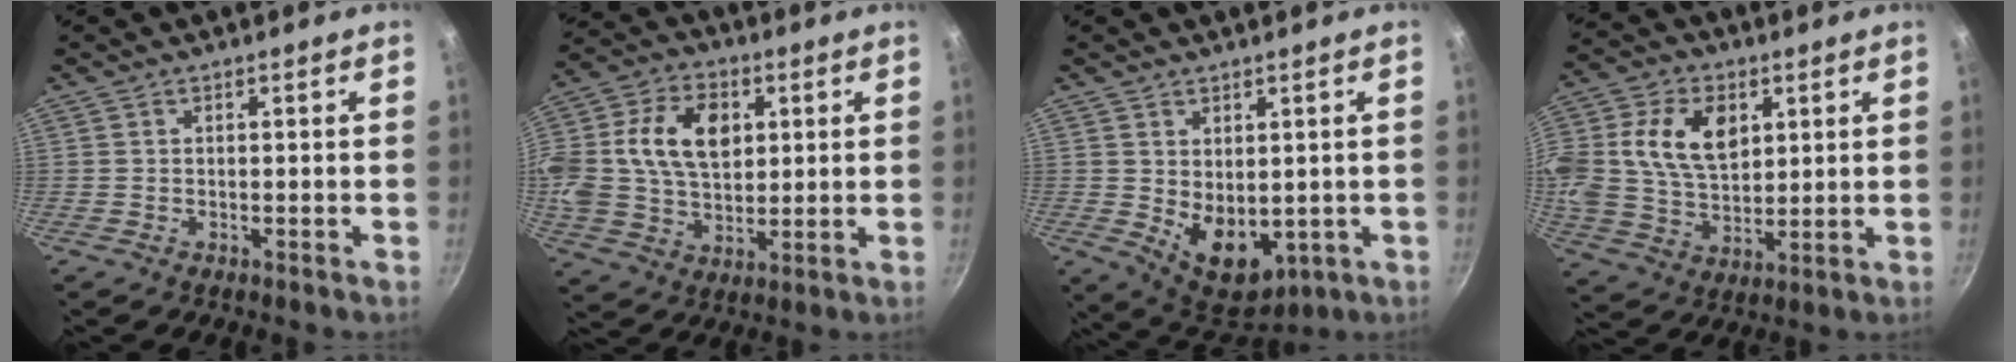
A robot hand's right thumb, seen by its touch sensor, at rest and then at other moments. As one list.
[{"total": 20.0, "force": [3.9, 14.1, 13.6], "torque": [-0.267, 0.021, 0.066]}, {"total": 9.6, "force": [-0.1, 6.4, 7.2], "torque": [-0.079, -0.022, 0.023]}, {"total": 18.1, "force": [4.7, 12.7, 12.0], "torque": [-0.230, 0.008, 0.087]}]